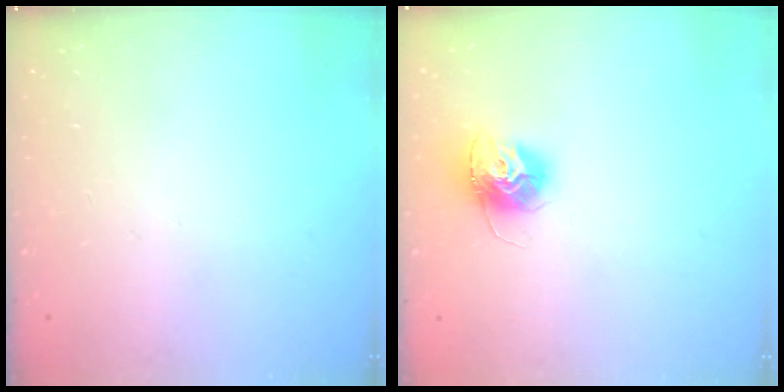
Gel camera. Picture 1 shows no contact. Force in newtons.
{"total": 12.1, "press": 12.1, "slide": 1.1}